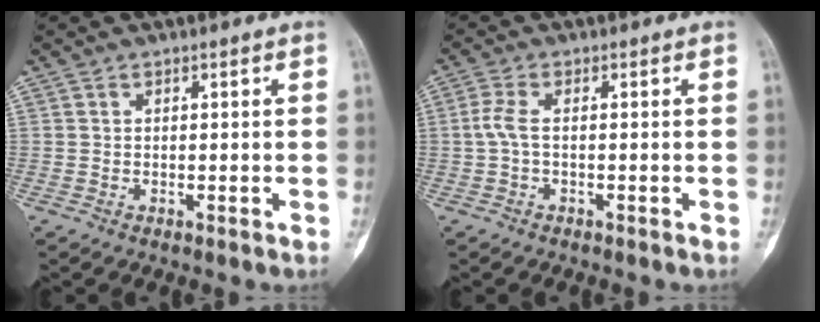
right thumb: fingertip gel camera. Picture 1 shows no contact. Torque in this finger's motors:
{"motor_torque": [0.08, -0.09, 0.66, -0.04, 0.04]}